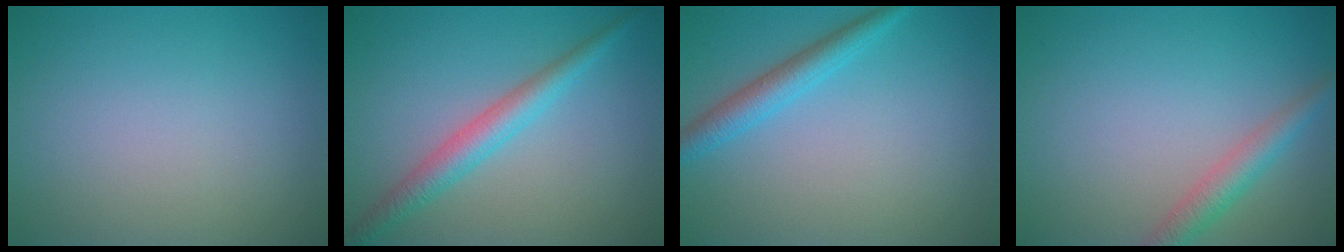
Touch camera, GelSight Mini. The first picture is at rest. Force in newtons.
{"total": 3.3, "press": 3.3, "slide": 0.1}
{"total": 2.8, "press": 2.8, "slide": 0.2}
{"total": 2.7, "press": 2.7, "slide": 0.1}